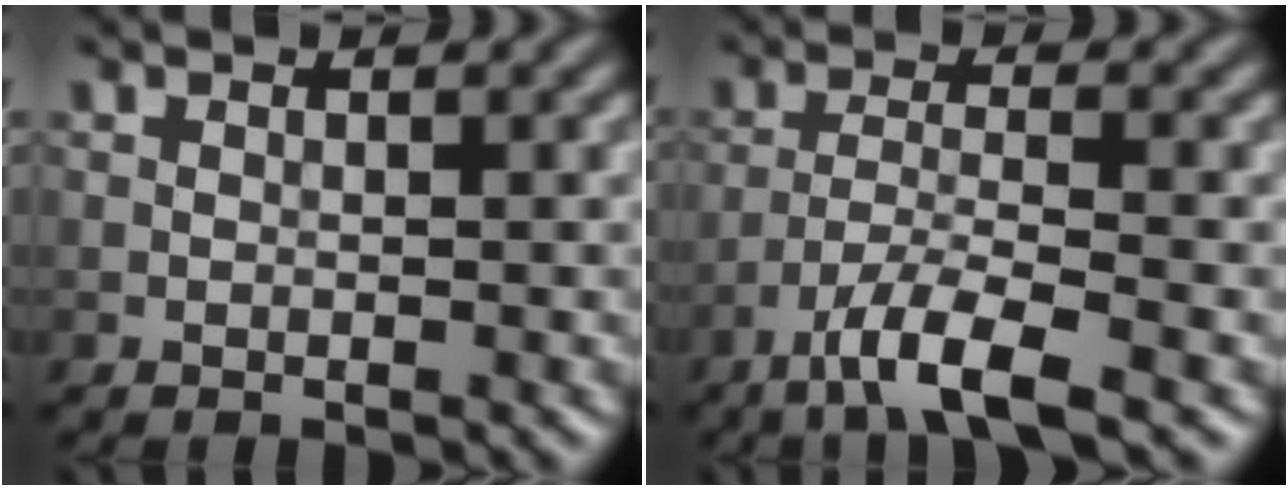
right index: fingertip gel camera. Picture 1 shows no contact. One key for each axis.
{"total": 5.3, "fx": -3.5, "fy": 0.8, "fz": 3.9, "tx": -0.069, "ty": 0.000, "tz": -0.072}